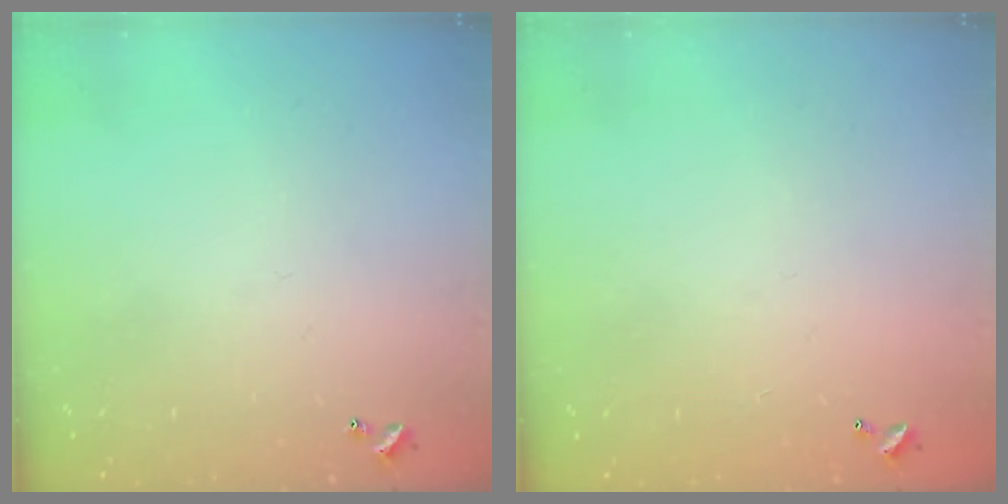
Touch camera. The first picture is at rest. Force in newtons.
{"total": 3.0, "press": 3.0, "slide": 0.1}